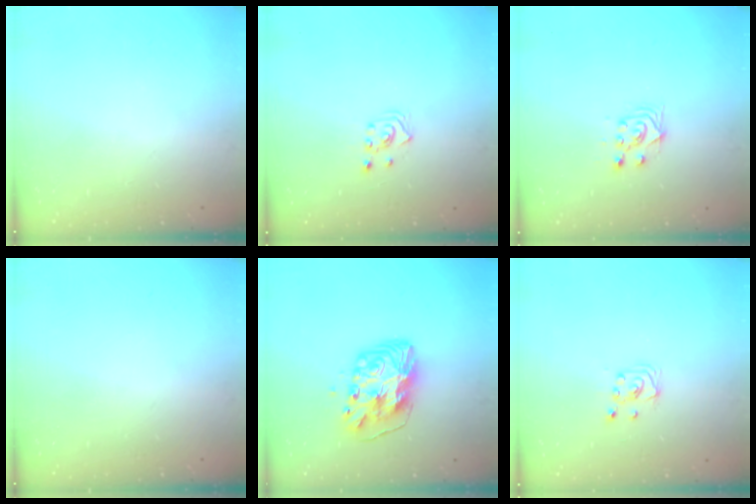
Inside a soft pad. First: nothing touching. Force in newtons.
{"total": 2.5, "press": 2.3, "slide": 1.0}
{"total": 4.9, "press": 4.8, "slide": 1.0}
{"total": 0.0}
{"total": 11.3, "press": 11.3, "slide": 1.1}
{"total": 2.0, "press": 2.0, "slide": 0.2}